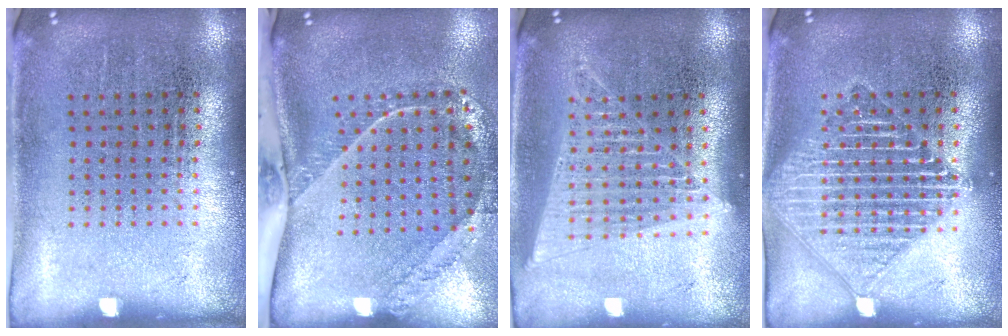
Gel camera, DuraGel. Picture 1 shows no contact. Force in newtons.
{"total": 2.5, "press": 1.7, "slide": 1.8}
{"total": 1.6, "press": 1.5, "slide": 0.6}
{"total": 3.3, "press": 3.3, "slide": 0.4}